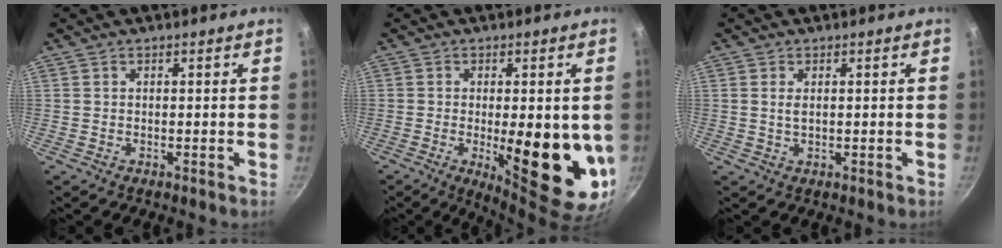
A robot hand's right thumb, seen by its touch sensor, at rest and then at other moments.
{"total": 17.1, "force": [-2.0, 5.6, 16.0], "torque": [-0.197, -0.024, -0.016]}
{"total": 1.8, "force": [0.4, 0.9, 1.4], "torque": [-0.028, 0.000, 0.008]}